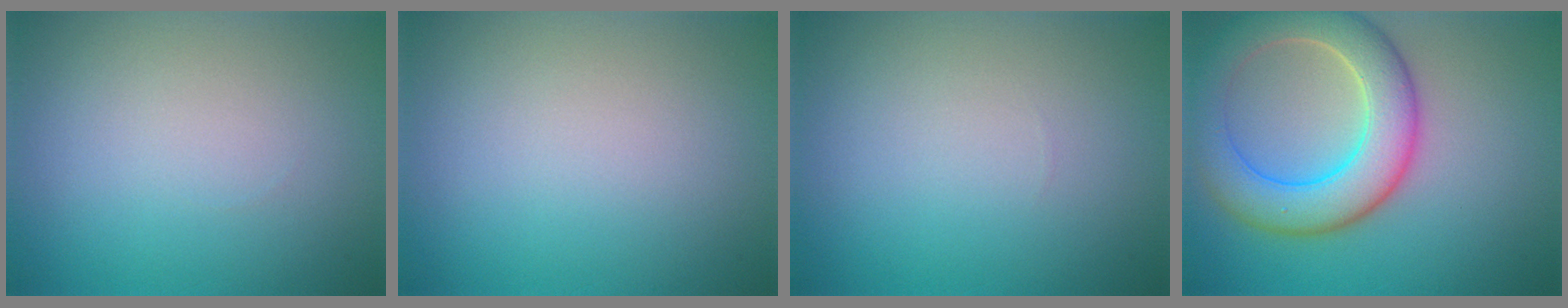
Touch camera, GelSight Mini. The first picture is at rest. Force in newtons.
{"total": 0.0}
{"total": 0.0}
{"total": 7.7, "press": 7.7, "slide": 0.9}